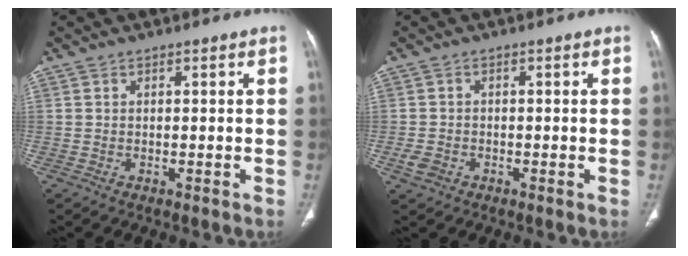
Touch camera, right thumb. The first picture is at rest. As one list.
[{"total": 2.5, "force": [-1.1, 1.9, 1.2], "torque": [-0.022, 0.001, -0.018]}]